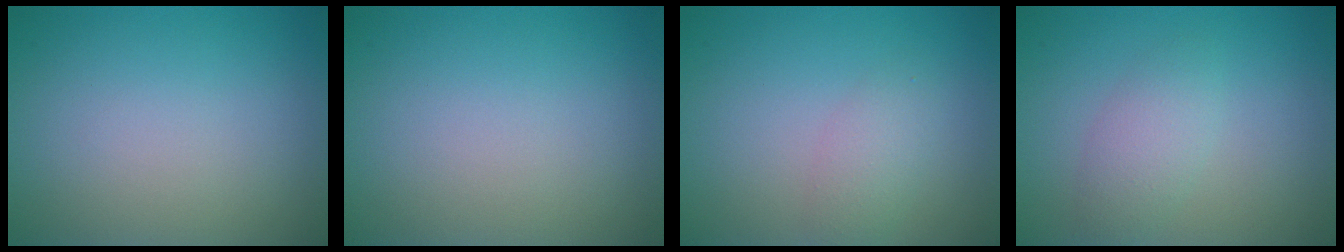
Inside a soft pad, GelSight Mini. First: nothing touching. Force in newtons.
{"total": 0.0}
{"total": 1.9, "press": 1.9, "slide": 0.1}
{"total": 2.4, "press": 2.4, "slide": 0.1}